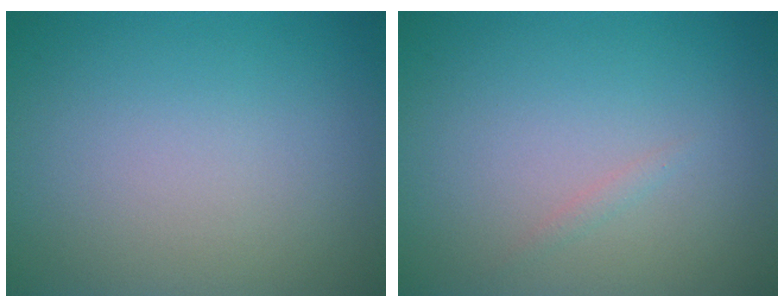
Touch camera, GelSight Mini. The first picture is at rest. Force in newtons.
{"total": 0.6, "press": 0.6, "slide": 0.1}